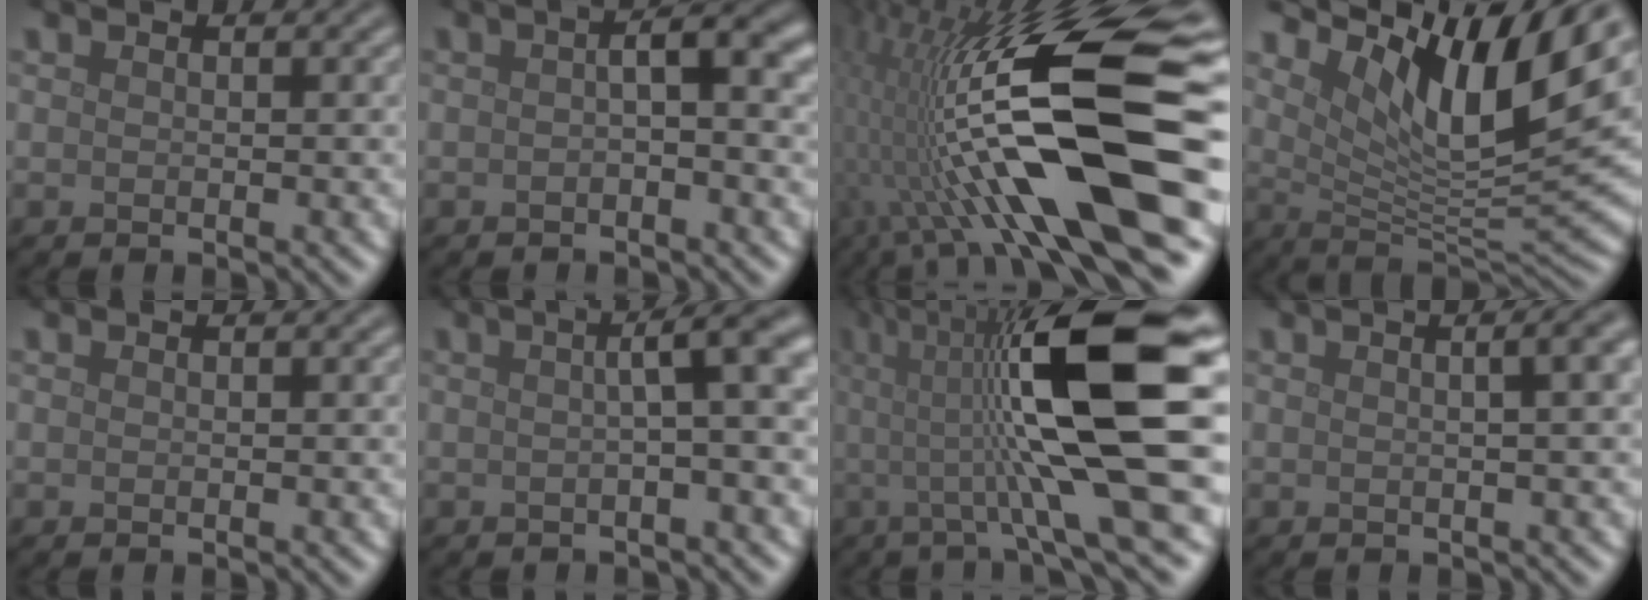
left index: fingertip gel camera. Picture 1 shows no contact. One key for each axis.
{"total": 3.0, "fx": 0.0, "fy": 0.6, "fz": 2.9, "tx": -0.045, "ty": 0.011, "tz": -0.003}
{"total": 15.4, "fx": 0.1, "fy": 5.5, "fz": 14.4, "tx": -0.245, "ty": 0.000, "tz": 0.000}
{"total": 11.6, "fx": 6.2, "fy": 3.3, "fz": 9.3, "tx": -0.154, "ty": -0.007, "tz": 0.116}
{"total": 0.0}
{"total": 5.0, "fx": 0.5, "fy": 1.2, "fz": 4.8, "tx": -0.055, "ty": 0.021, "tz": 0.001}
{"total": 14.4, "fx": 1.5, "fy": 3.2, "fz": 13.9, "tx": -0.201, "ty": 0.016, "tz": 0.018}
{"total": 5.8, "fx": 1.5, "fy": 2.7, "fz": 4.9, "tx": -0.022, "ty": 0.042, "tz": -0.016}